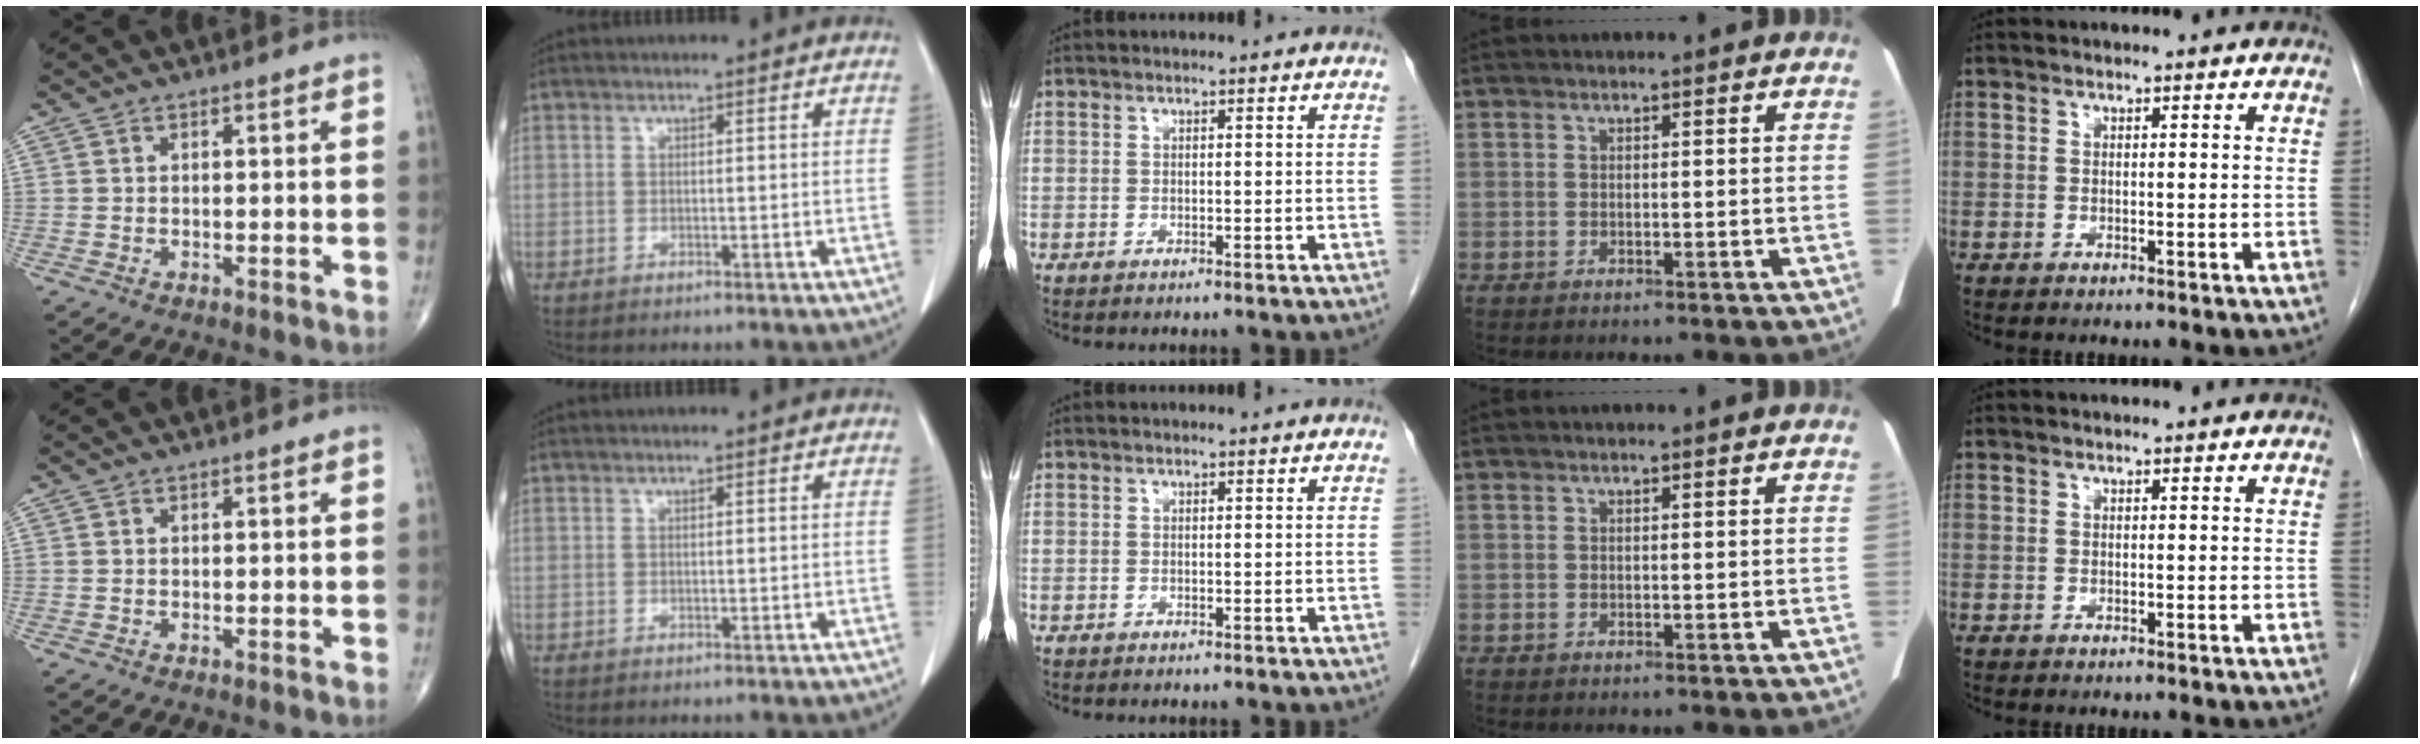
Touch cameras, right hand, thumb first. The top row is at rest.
{}